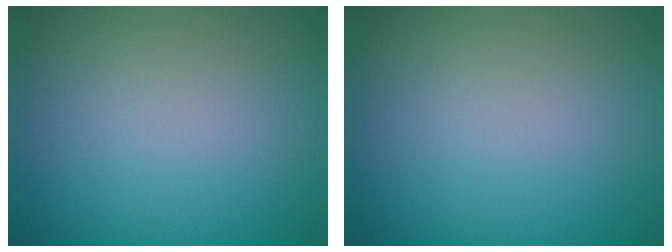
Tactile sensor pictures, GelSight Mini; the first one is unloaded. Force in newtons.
{"total": 0.0}